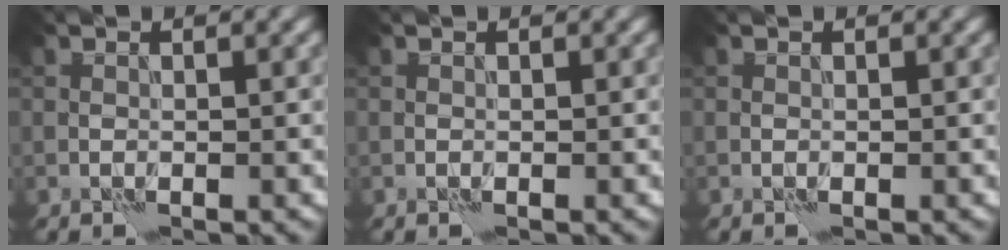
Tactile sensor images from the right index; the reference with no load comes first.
{"total": 0.0}
{"total": 0.0}